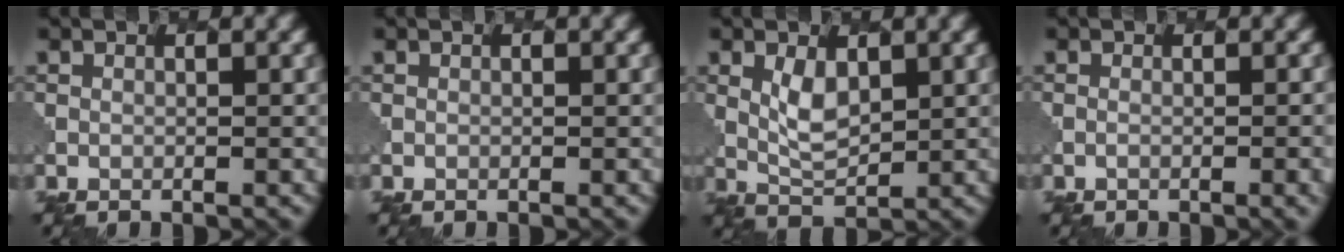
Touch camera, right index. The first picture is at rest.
{"total": 0.0}
{"total": 2.9, "force": [1.3, 1.5, 2.1], "torque": [-0.049, -0.005, 0.032]}
{"total": 2.8, "force": [-0.6, 1.2, 2.4], "torque": [-0.005, 0.009, -0.018]}